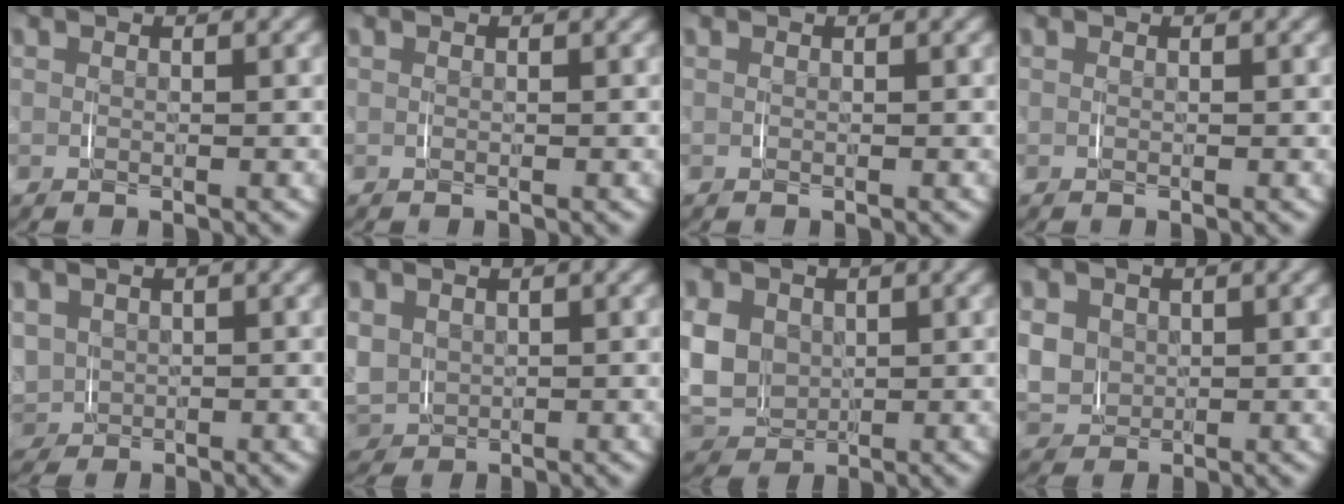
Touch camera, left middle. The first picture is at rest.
{"total": 0.0}
{"total": 0.0}
{"total": 0.0}
{"total": 5.4, "force": [-0.9, 5.0, 1.8], "torque": [-0.078, -0.040, -0.002]}
{"total": 5.6, "force": [-0.5, 5.3, 1.9], "torque": [-0.087, -0.033, 0.002]}
{"total": 6.5, "force": [-0.2, 5.6, 3.3], "torque": [-0.095, -0.029, 0.007]}
{"total": 5.1, "force": [0.1, 4.6, 2.2], "torque": [-0.076, -0.024, 0.011]}